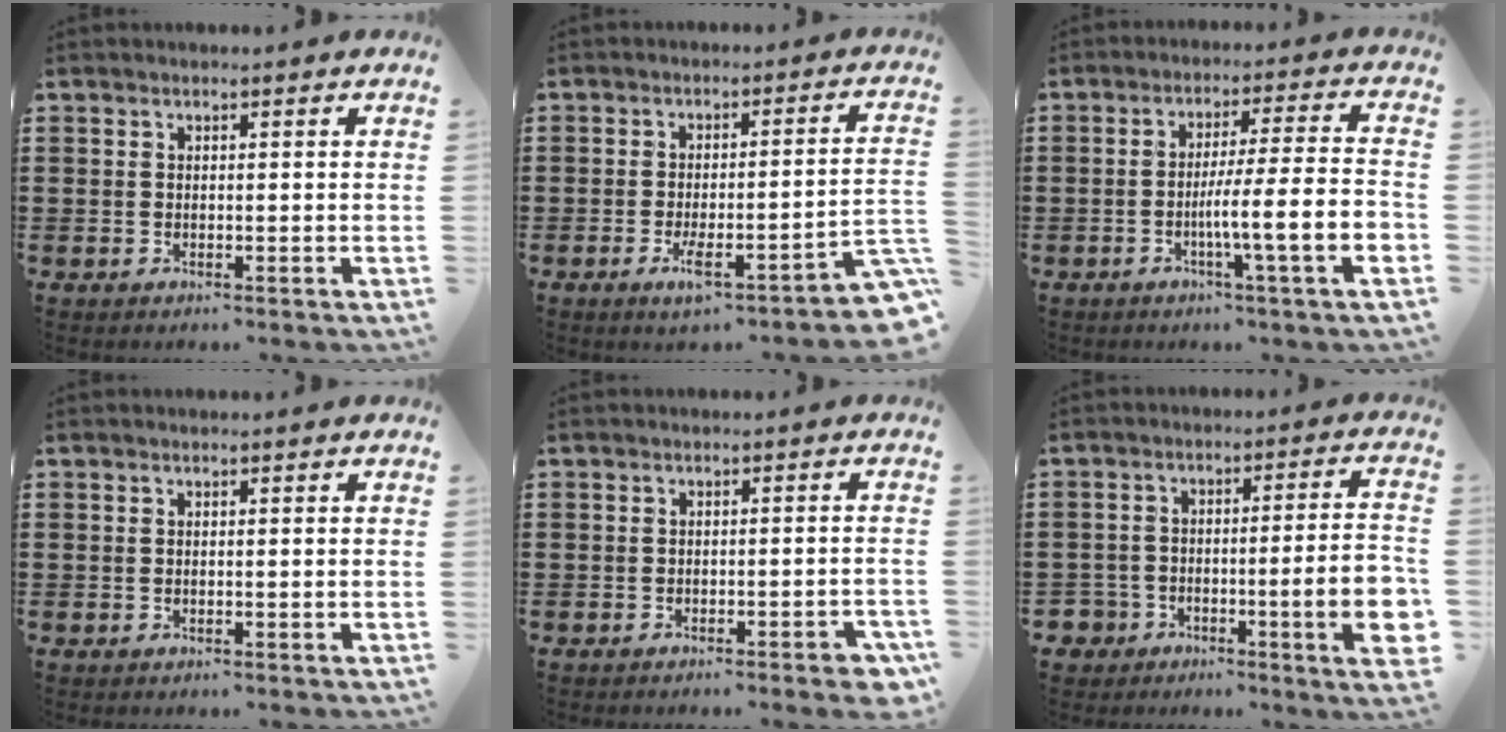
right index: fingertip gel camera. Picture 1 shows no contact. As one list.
[{"total": 5.9, "force": [-3.1, 0.6, 5.0], "torque": [-0.083, -0.025, -0.059]}, {"total": 8.7, "force": [-3.2, -0.2, 8.1], "torque": [-0.128, -0.013, -0.062]}, {"total": 0.0}, {"total": 2.1, "force": [-1.6, 0.2, 1.3], "torque": [-0.022, 0.000, -0.030]}, {"total": 9.4, "force": [-3.9, 3.0, 8.1], "torque": [-0.136, -0.003, -0.069]}]